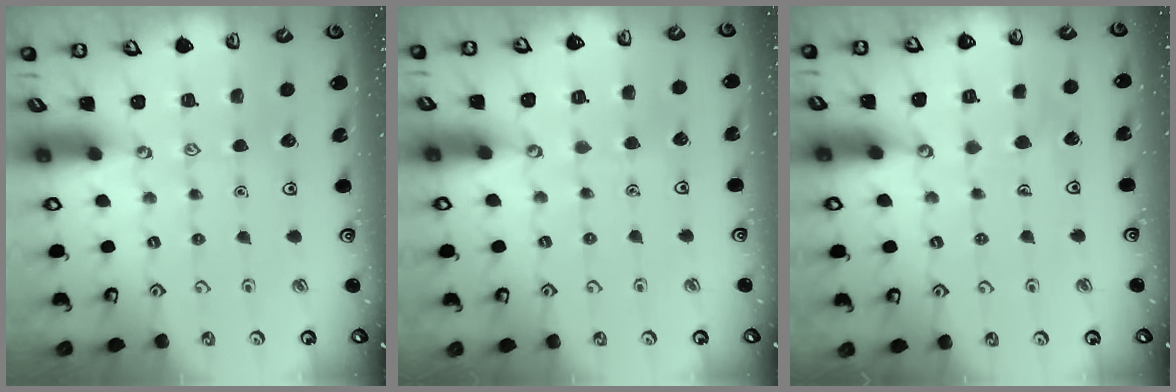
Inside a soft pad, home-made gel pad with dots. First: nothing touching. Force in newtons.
{"total": 2.7, "press": 2.7, "slide": 0.2}
{"total": 4.6, "press": 4.6, "slide": 0.3}